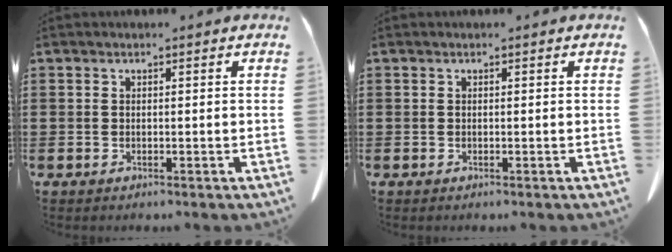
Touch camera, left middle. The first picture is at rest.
{"total": 0.0}